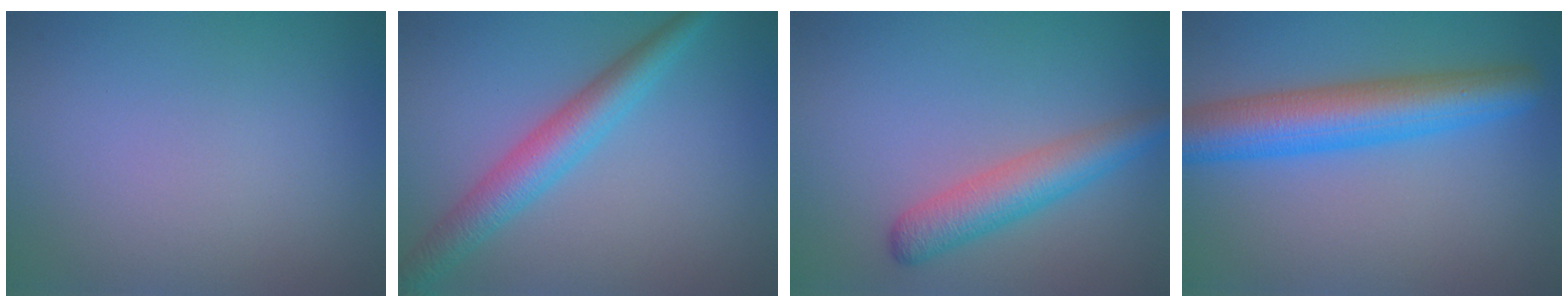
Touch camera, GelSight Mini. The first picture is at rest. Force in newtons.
{"total": 4.3, "press": 4.3, "slide": 0.1}
{"total": 4.0, "press": 4.0, "slide": 0.1}
{"total": 7.0, "press": 7.0, "slide": 0.2}